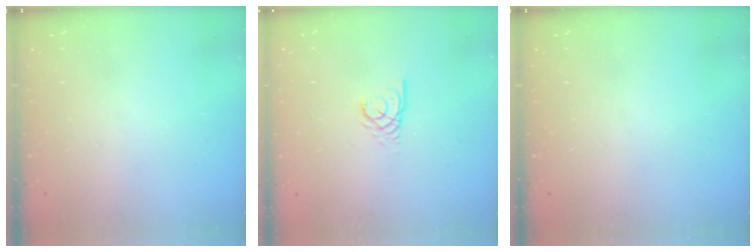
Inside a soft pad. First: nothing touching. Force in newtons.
{"total": 2.9, "press": 2.9, "slide": 0.2}
{"total": 0.0}